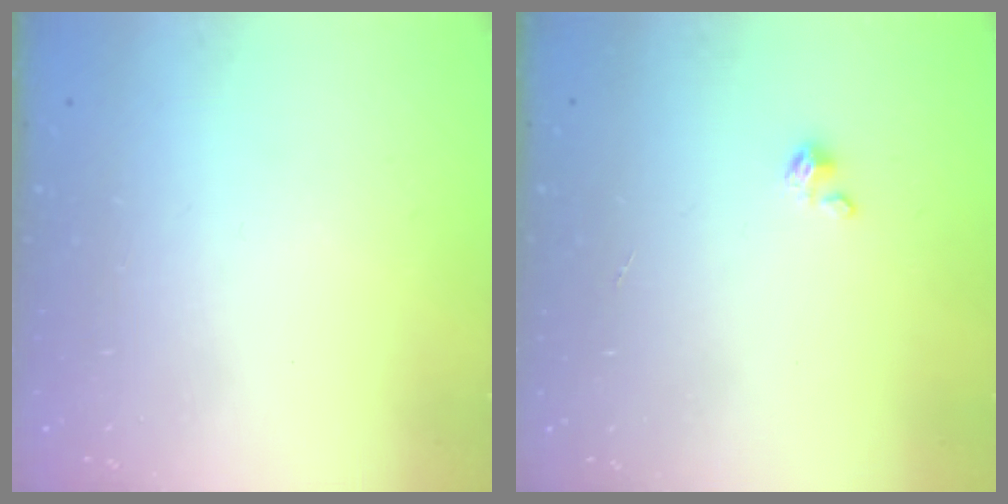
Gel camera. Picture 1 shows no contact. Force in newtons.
{"total": 1.4, "press": 1.4, "slide": 0.3}